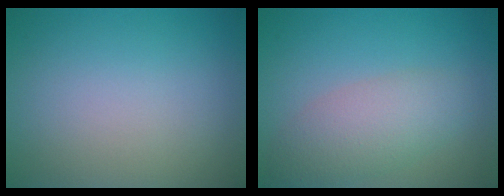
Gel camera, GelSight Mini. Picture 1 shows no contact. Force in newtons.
{"total": 4.0, "press": 4.0, "slide": 0.3}